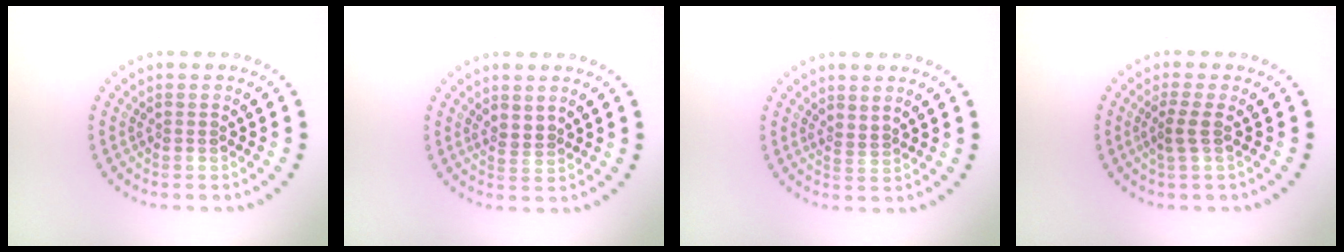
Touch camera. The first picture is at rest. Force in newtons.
{"total": 1.4, "press": 1.2, "slide": 0.8}
{"total": 0.7, "press": 0.4, "slide": 0.6}
{"total": 1.6, "press": 1.2, "slide": 1.0}